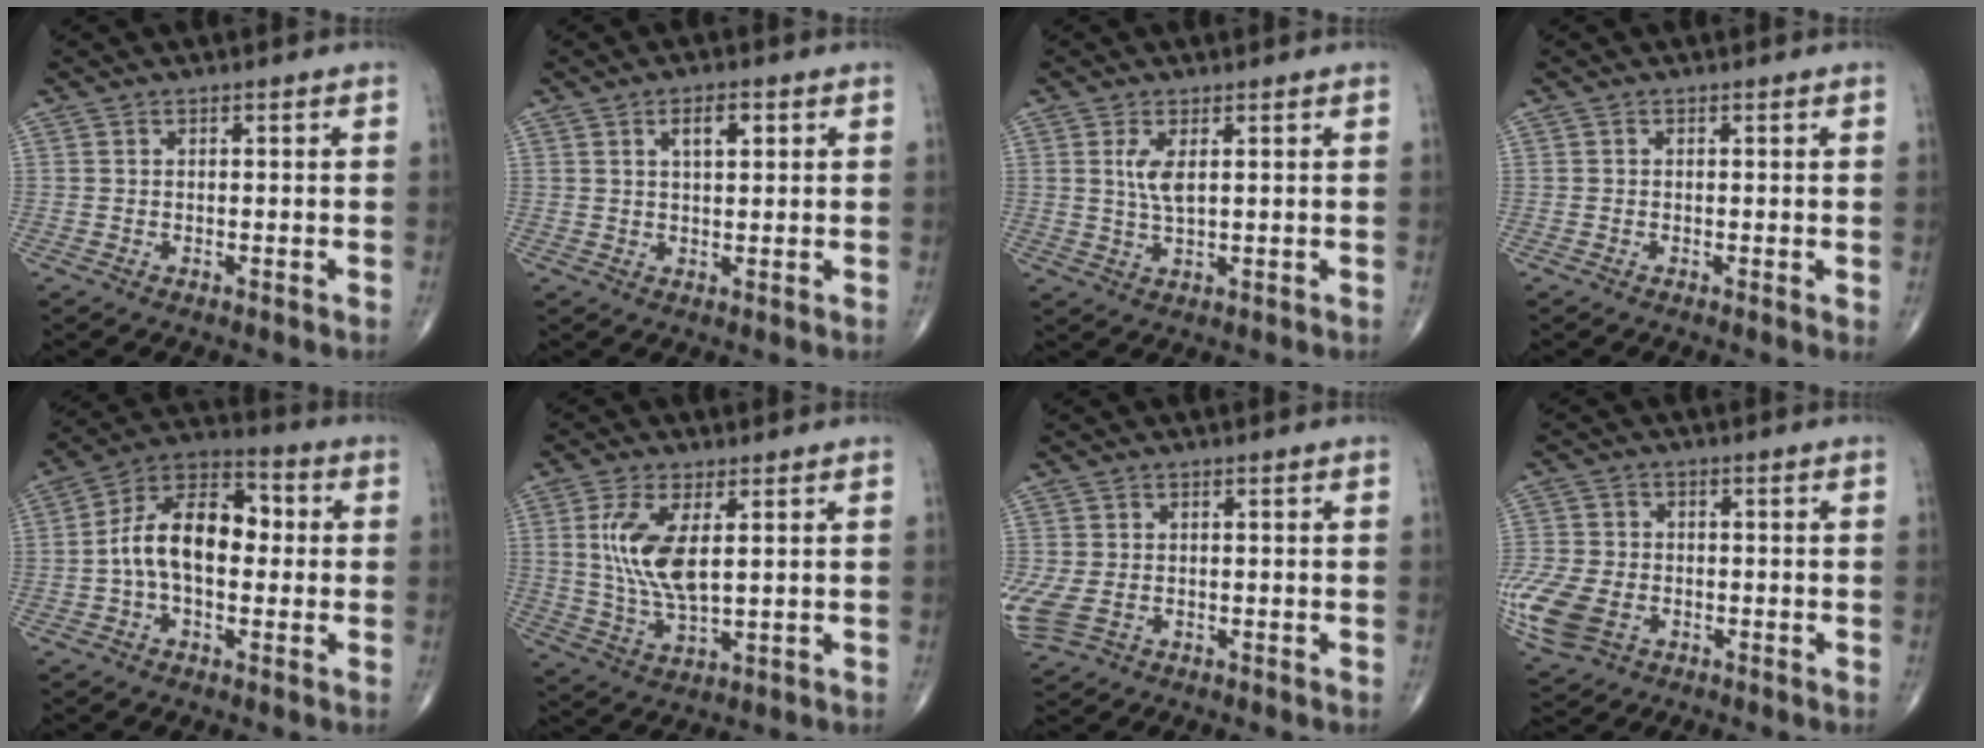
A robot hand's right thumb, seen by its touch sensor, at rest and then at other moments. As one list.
[{"total": 4.2, "force": [1.7, 1.8, 3.4], "torque": [-0.047, -0.005, 0.027]}, {"total": 4.0, "force": [1.1, 1.3, 3.6], "torque": [-0.074, -0.008, 0.028]}, {"total": 0.8, "force": [0.0, 0.3, 0.7], "torque": [-0.011, -0.003, -0.004]}, {"total": 13.9, "force": [-0.1, 8.2, 11.2], "torque": [-0.178, 0.041, -0.015]}, {"total": 10.8, "force": [2.4, 4.5, 9.6], "torque": [-0.199, -0.015, 0.053]}, {"total": 5.8, "force": [-1.3, 3.9, 4.1], "torque": [-0.111, -0.004, -0.016]}, {"total": 13.6, "force": [-4.6, 9.6, 8.4], "torque": [-0.222, -0.006, -0.083]}]